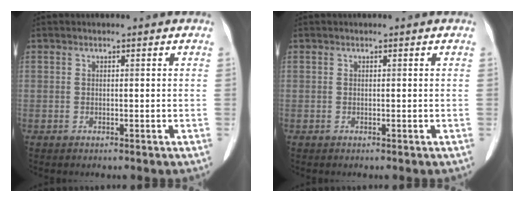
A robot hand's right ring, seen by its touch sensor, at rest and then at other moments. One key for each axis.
{"total": 0.0}